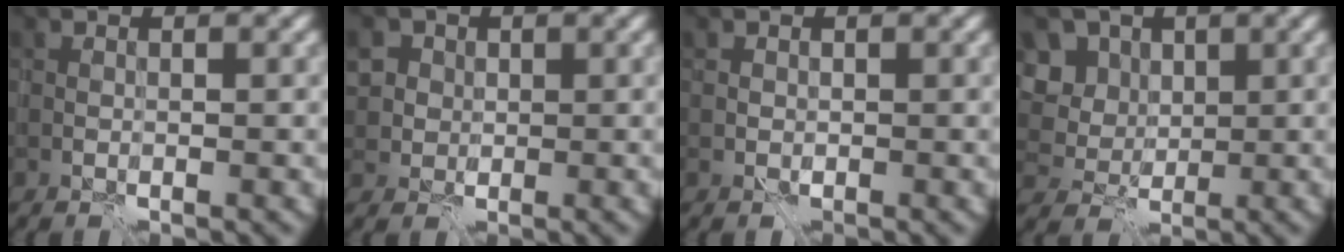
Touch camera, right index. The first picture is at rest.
{"total": 4.8, "force": [1.5, 4.2, 1.7], "torque": [-0.039, 0.014, 0.023]}
{"total": 0.5, "force": [0.1, 0.5, 0.0], "torque": [0.001, 0.000, 0.005]}
{"total": 6.9, "force": [3.1, 5.6, 2.7], "torque": [-0.060, 0.011, 0.046]}